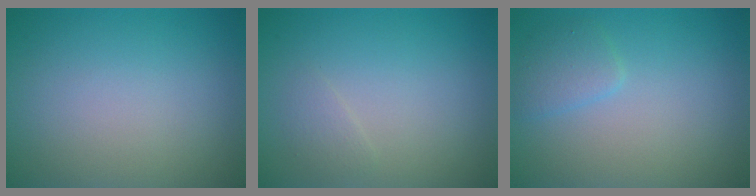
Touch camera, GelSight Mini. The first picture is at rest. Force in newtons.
{"total": 0.9, "press": 0.9, "slide": 0.0}
{"total": 1.7, "press": 1.7, "slide": 0.0}